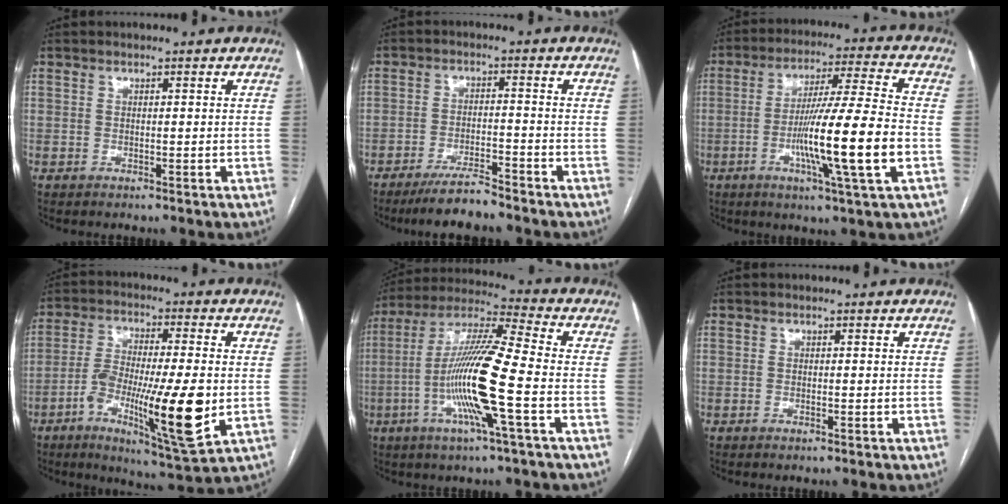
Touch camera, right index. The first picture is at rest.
{"total": 6.1, "force": [-5.4, 0.5, 2.8], "torque": [-0.047, -0.017, -0.098]}
{"total": 15.6, "force": [-3.8, -0.6, 15.1], "torque": [-0.263, -0.010, -0.071]}
{"total": 16.1, "force": [-3.9, 2.1, 15.5], "torque": [-0.278, -0.019, -0.062]}
{"total": 15.6, "force": [-4.0, -0.1, 15.1], "torque": [-0.297, -0.004, -0.086]}
{"total": 0.0}